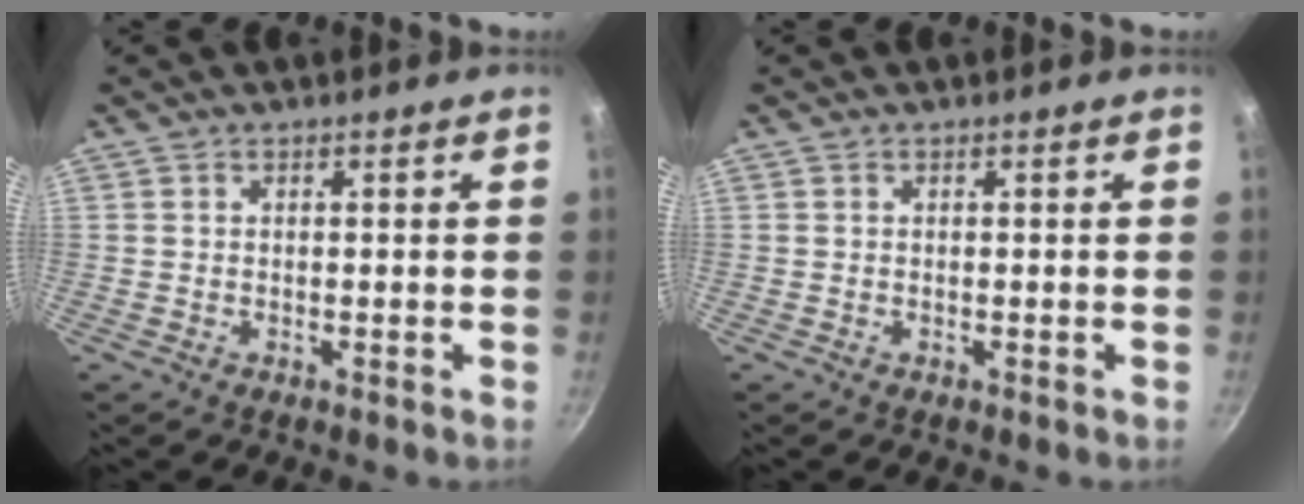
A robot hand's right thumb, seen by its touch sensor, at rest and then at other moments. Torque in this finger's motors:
{"motor_torque": [-0.36, -0.01, 0.09, 0.01, 0.07]}